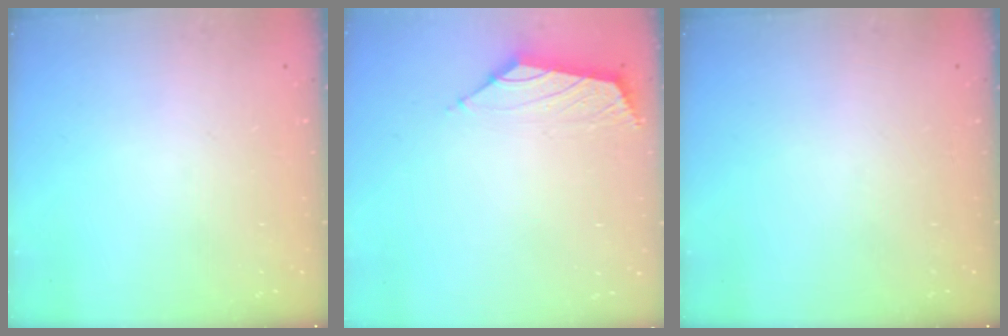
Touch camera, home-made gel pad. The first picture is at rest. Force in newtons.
{"total": 1.6, "press": 1.5, "slide": 0.6}
{"total": 0.0}